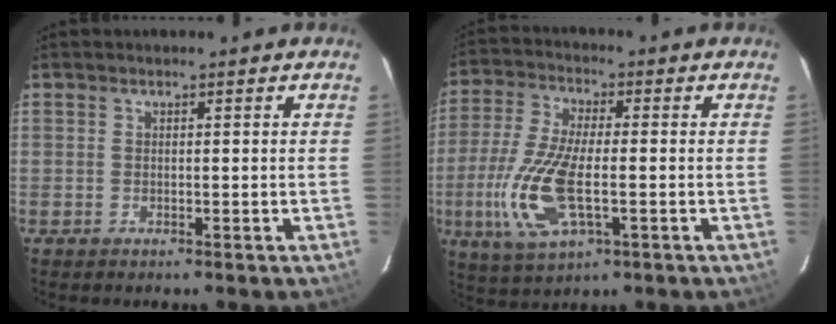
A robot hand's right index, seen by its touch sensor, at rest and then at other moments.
{"total": 14.4, "force": [-3.3, 5.5, 12.9], "torque": [-0.284, -0.010, -0.064]}